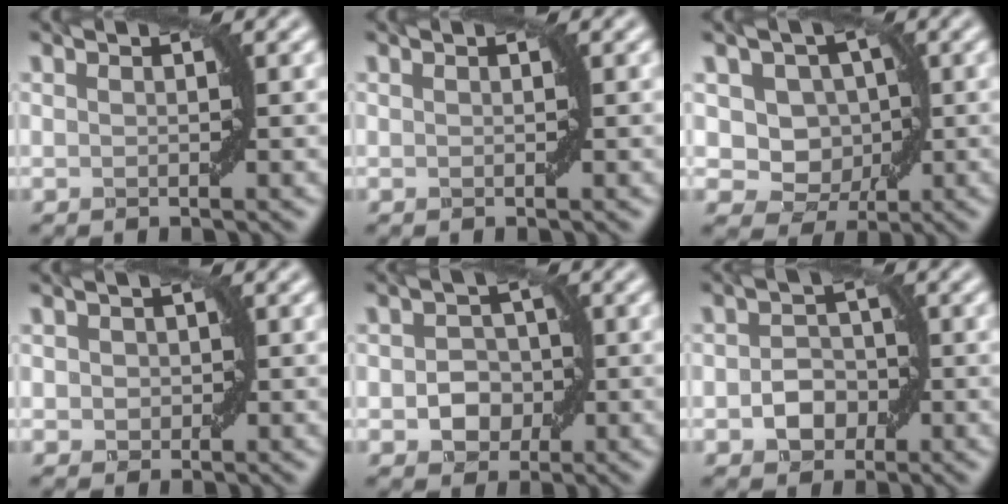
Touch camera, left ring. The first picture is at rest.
{"total": 0.0}
{"total": 6.3, "force": [1.5, 5.1, 3.3], "torque": [-0.025, 0.014, 0.006]}
{"total": 1.3, "force": [0.0, 1.2, 0.5], "torque": [-0.002, 0.001, -0.002]}
{"total": 3.1, "force": [-0.7, 2.5, 1.6], "torque": [-0.017, 0.002, -0.015]}
{"total": 2.9, "force": [-0.9, 2.2, 1.6], "torque": [-0.023, 0.004, -0.017]}